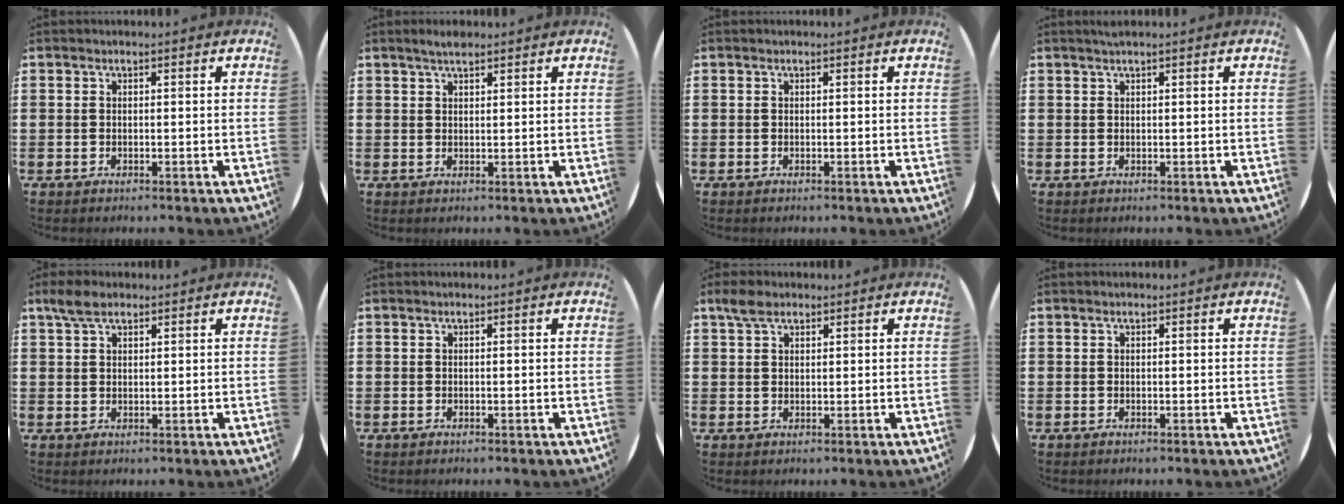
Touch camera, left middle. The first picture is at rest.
{"total": 2.0, "force": [1.7, 0.5, 1.0], "torque": [-0.013, 0.001, 0.028]}
{"total": 0.0}
{"total": 0.6, "force": [0.4, -0.1, 0.5], "torque": [-0.007, 0.000, 0.007]}
{"total": 3.4, "force": [2.5, 1.6, 1.6], "torque": [-0.029, 0.006, 0.045]}
{"total": 0.0}
{"total": 2.7, "force": [2.1, 1.4, 1.0], "torque": [-0.015, 0.005, 0.037]}
{"total": 0.0}